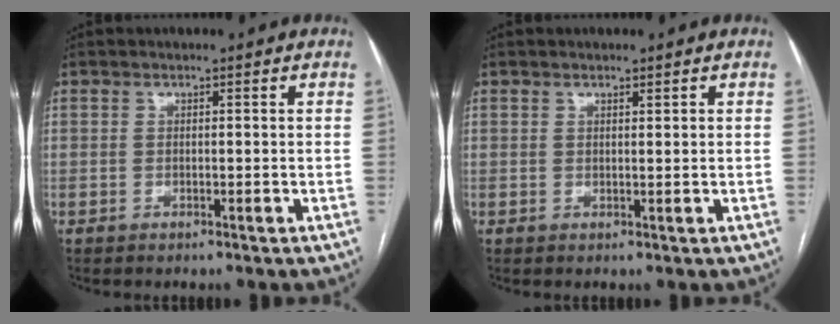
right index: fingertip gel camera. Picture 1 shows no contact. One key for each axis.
{"total": 0.8, "fx": 0.6, "fy": 0.1, "fz": 0.5, "tx": -0.010, "ty": -0.003, "tz": 0.009}